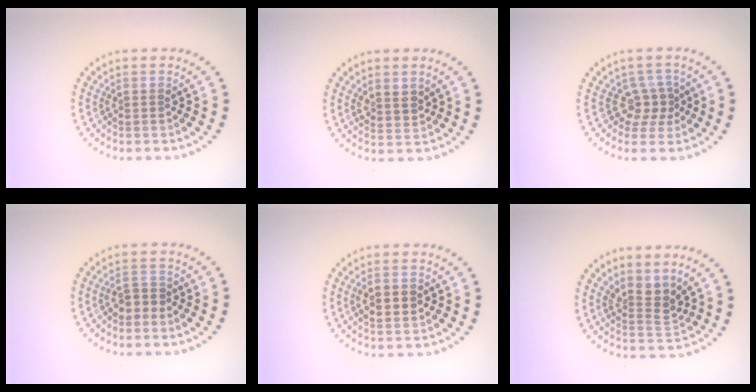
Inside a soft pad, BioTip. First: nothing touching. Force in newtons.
{"total": 1.7, "press": 1.4, "slide": 0.9}
{"total": 2.4, "press": 1.9, "slide": 1.5}
{"total": 1.9, "press": 1.7, "slide": 0.7}
{"total": 2.3, "press": 2.3, "slide": 0.3}
{"total": 2.7, "press": 2.0, "slide": 1.8}